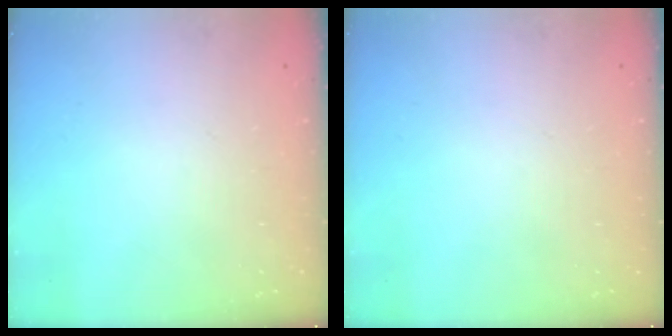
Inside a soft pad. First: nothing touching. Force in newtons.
{"total": 0.0}